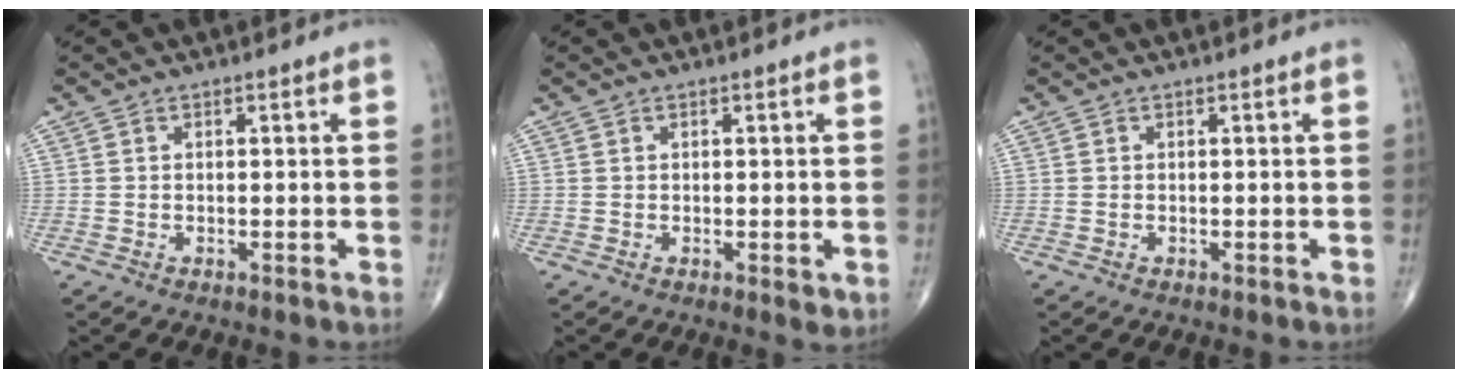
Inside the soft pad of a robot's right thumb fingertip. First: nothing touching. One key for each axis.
{"total": 1.5, "fx": -0.2, "fy": 0.7, "fz": 1.3, "tx": -0.015, "ty": -0.005, "tz": -0.001}
{"total": 0.0}